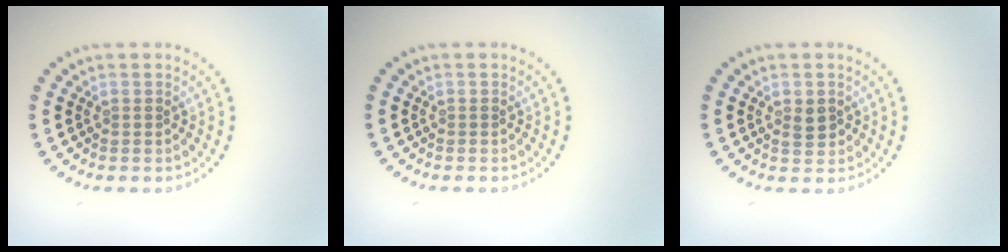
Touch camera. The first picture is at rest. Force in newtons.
{"total": 0.0}
{"total": 1.5, "press": 1.5, "slide": 0.2}